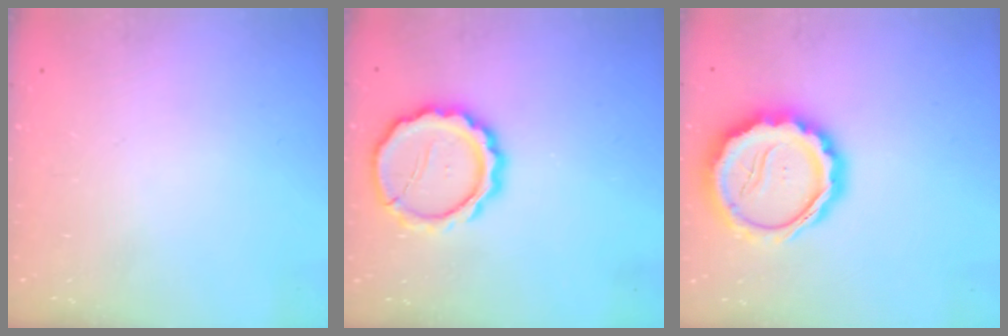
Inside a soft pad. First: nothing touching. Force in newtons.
{"total": 14.2, "press": 14.0, "slide": 2.5}
{"total": 17.4, "press": 17.1, "slide": 3.4}